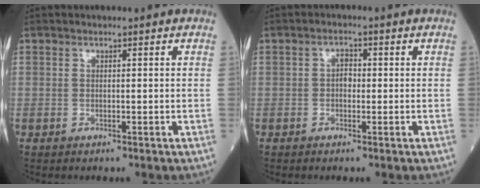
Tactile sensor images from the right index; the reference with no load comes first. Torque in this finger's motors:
{"motor_torque": [0.46, -0.03, 0.19, 0.04]}